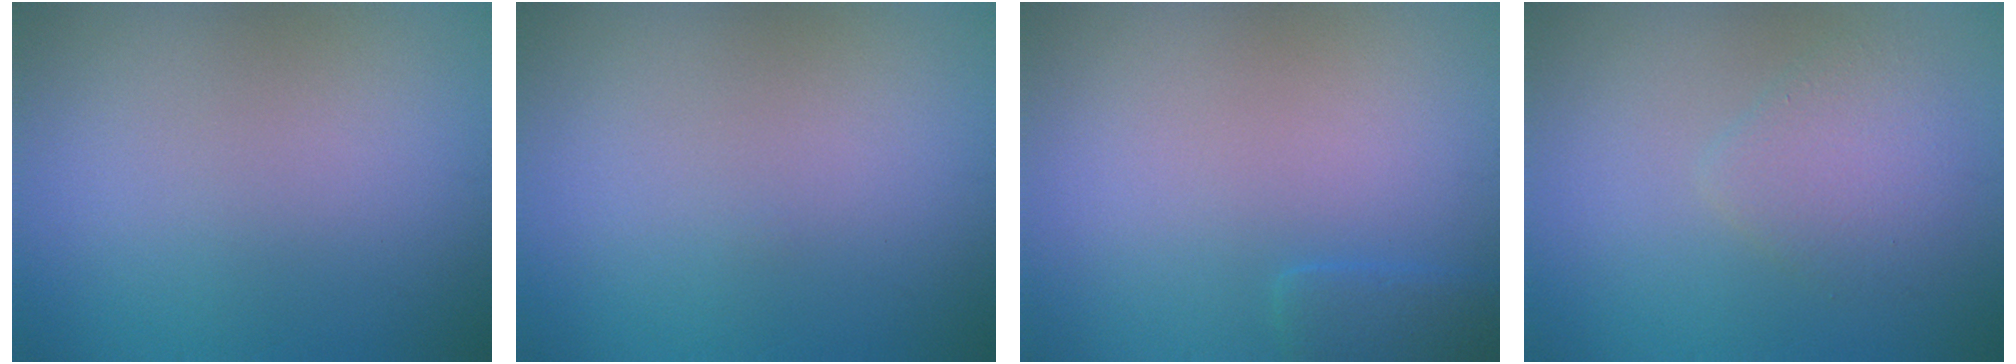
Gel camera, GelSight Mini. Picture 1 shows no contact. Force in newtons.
{"total": 0.0}
{"total": 1.9, "press": 1.9, "slide": 0.1}
{"total": 2.5, "press": 2.5, "slide": 0.2}